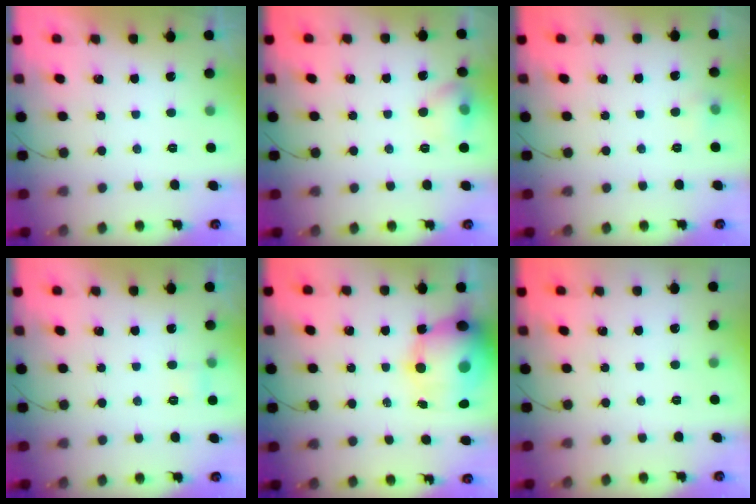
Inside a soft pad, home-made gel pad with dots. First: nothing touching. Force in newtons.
{"total": 7.4, "press": 7.2, "slide": 1.9}
{"total": 4.3, "press": 4.0, "slide": 1.6}
{"total": 2.6, "press": 2.4, "slide": 1.0}
{"total": 17.7, "press": 17.2, "slide": 4.4}
{"total": 0.0}